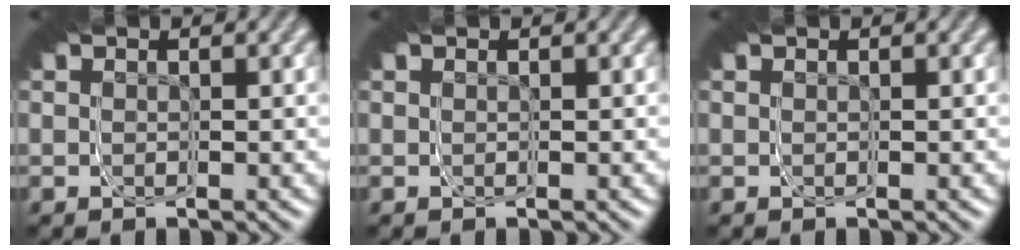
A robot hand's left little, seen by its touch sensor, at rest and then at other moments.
{"total": 0.7, "force": [0.0, -0.6, -0.3], "torque": [0.004, 0.000, 0.001]}
{"total": 0.0}